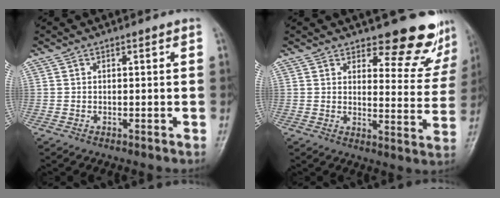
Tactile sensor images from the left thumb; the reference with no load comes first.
{"total": 12.4, "force": [10.7, 4.4, 4.4], "torque": [-0.007, -0.088, 0.120]}